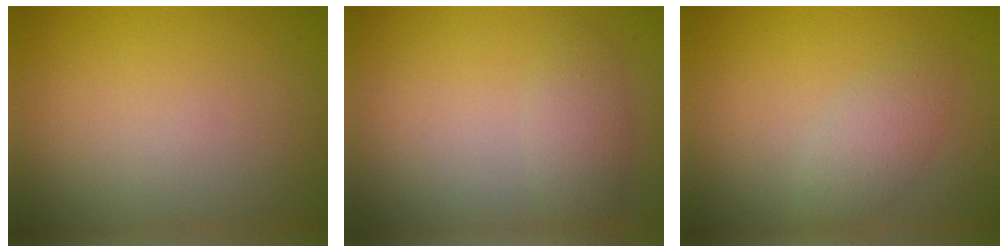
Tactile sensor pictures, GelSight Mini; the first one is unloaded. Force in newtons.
{"total": 2.1, "press": 2.1, "slide": 0.1}
{"total": 2.4, "press": 2.4, "slide": 0.1}